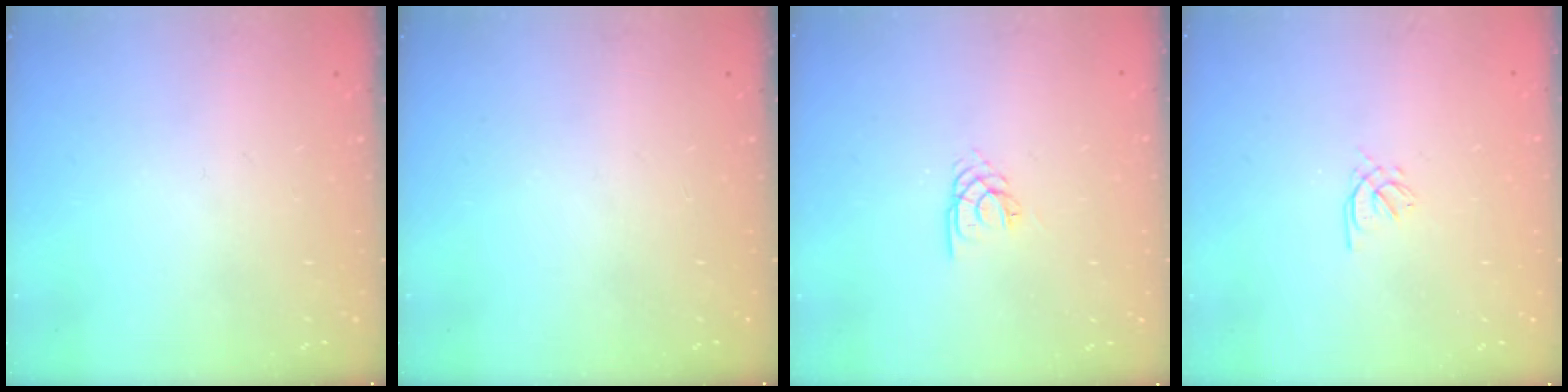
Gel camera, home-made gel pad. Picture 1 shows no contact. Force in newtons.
{"total": 0.0}
{"total": 2.1, "press": 2.1, "slide": 0.2}
{"total": 0.9, "press": 0.8, "slide": 0.5}